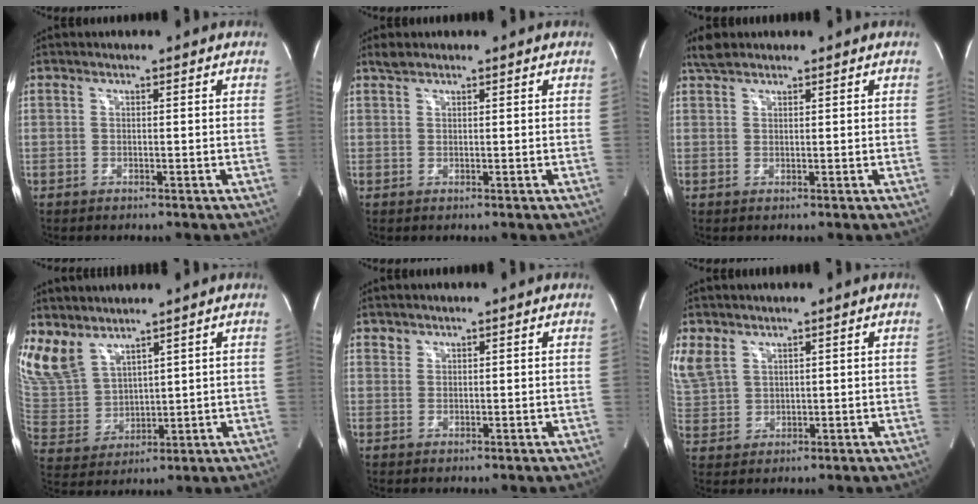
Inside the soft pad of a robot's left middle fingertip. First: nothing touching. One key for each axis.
{"total": 1.1, "fx": 1.0, "fy": 0.3, "fz": 0.4, "tx": -0.012, "ty": 0.010, "tz": 0.023}
{"total": 2.6, "fx": 2.2, "fy": 0.9, "fz": 0.9, "tx": -0.024, "ty": 0.014, "tz": 0.044}
{"total": 11.8, "fx": 9.4, "fy": 5.4, "fz": 4.8, "tx": -0.121, "ty": 0.001, "tz": 0.210}
{"total": 0.8, "fx": 0.7, "fy": 0.4, "fz": -0.1, "tx": 0.005, "ty": 0.000, "tz": 0.012}
{"total": 7.5, "fx": 4.6, "fy": 5.0, "fz": 3.1, "tx": -0.094, "ty": 0.011, "tz": 0.112}